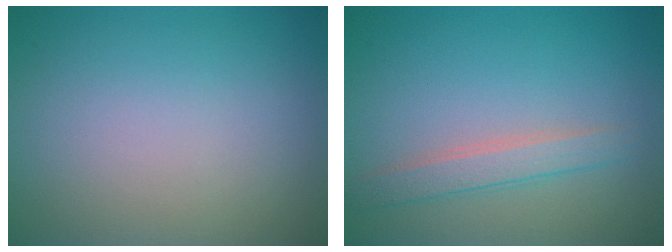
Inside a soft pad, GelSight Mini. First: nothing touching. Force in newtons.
{"total": 2.2, "press": 2.2, "slide": 0.1}